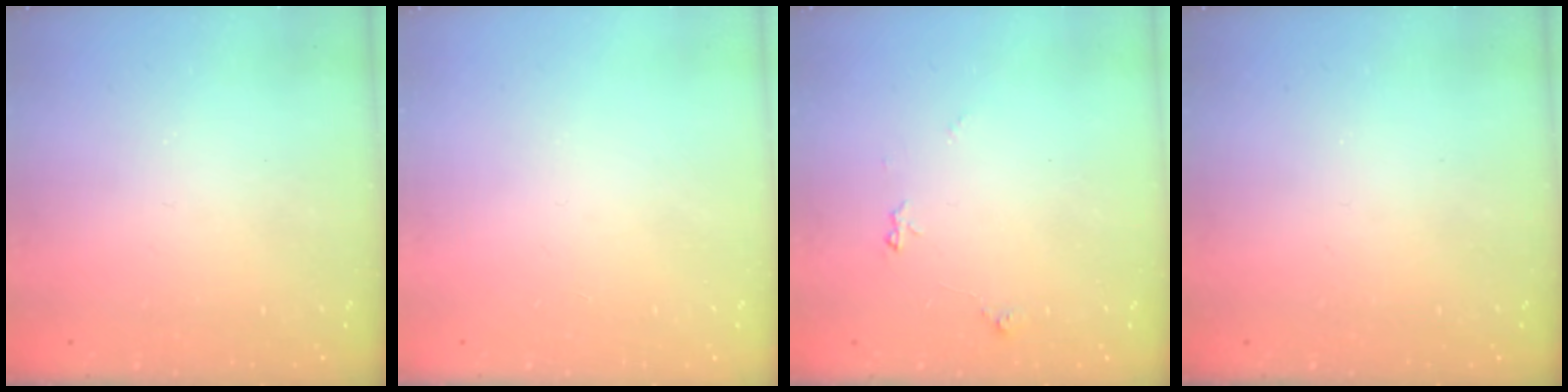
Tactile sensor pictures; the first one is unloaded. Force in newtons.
{"total": 0.0}
{"total": 5.2, "press": 5.1, "slide": 0.7}
{"total": 0.0}